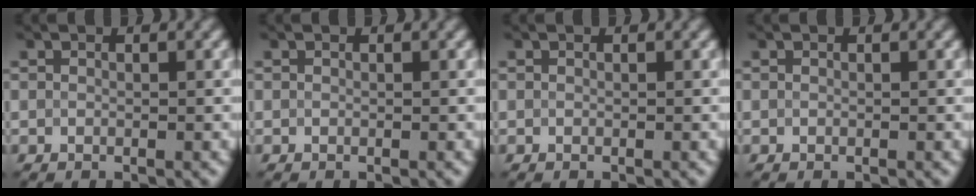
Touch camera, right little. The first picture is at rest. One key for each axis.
{"total": 0.0}
{"total": 0.0}
{"total": 0.0}